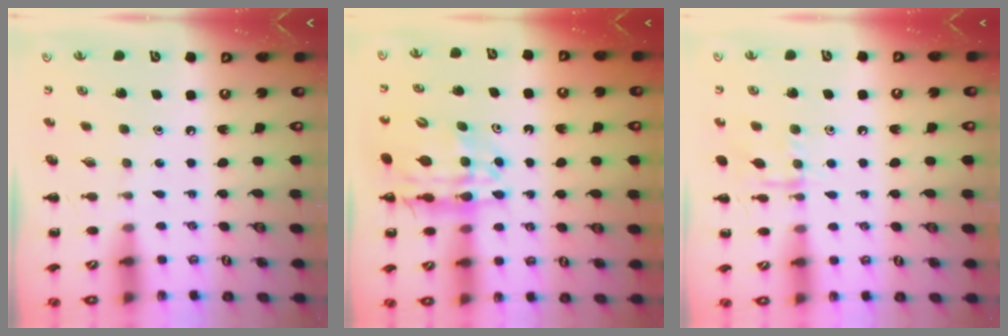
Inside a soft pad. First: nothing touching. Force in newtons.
{"total": 14.4, "press": 13.9, "slide": 3.6}
{"total": 8.2, "press": 8.2, "slide": 0.6}